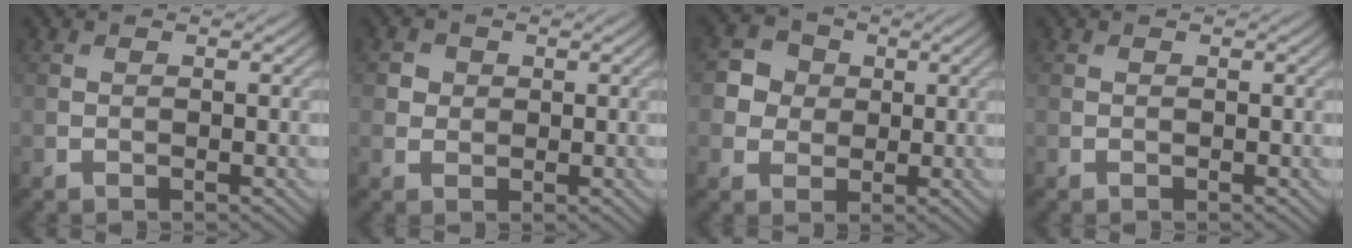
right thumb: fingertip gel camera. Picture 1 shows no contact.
{"total": 2.1, "force": [0.5, 1.9, 0.6], "torque": [-0.015, -0.005, 0.010]}
{"total": 4.1, "force": [0.4, 3.8, 1.5], "torque": [-0.029, 0.008, -0.001]}
{"total": 0.0}